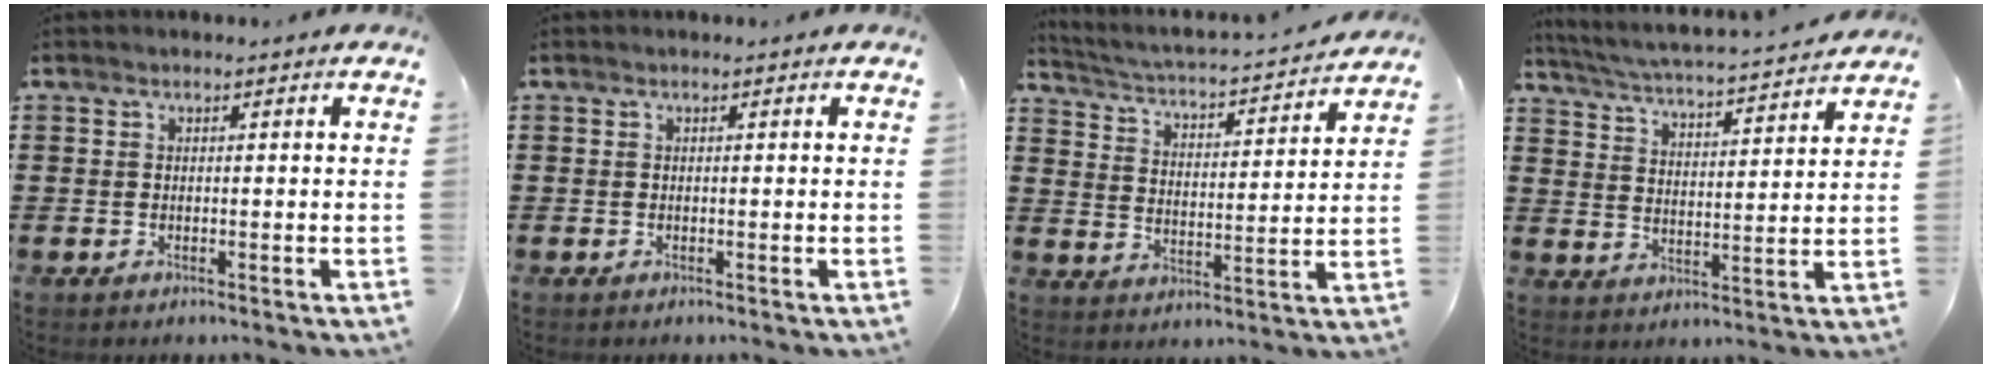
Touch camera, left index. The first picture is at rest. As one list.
[{"total": 0.0}, {"total": 2.5, "force": [2.4, -0.1, 0.7], "torque": [-0.033, -0.029, 0.029]}, {"total": 3.9, "force": [3.7, -0.3, 1.2], "torque": [-0.043, -0.032, 0.055]}]